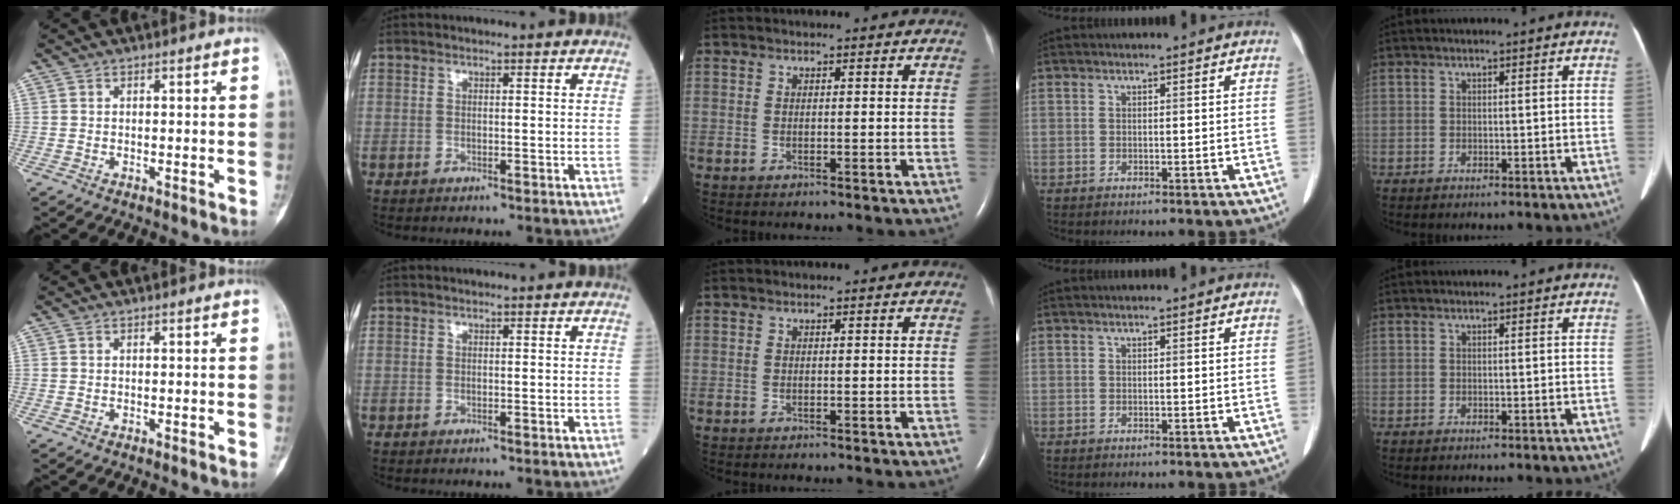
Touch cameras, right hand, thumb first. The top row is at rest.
{}